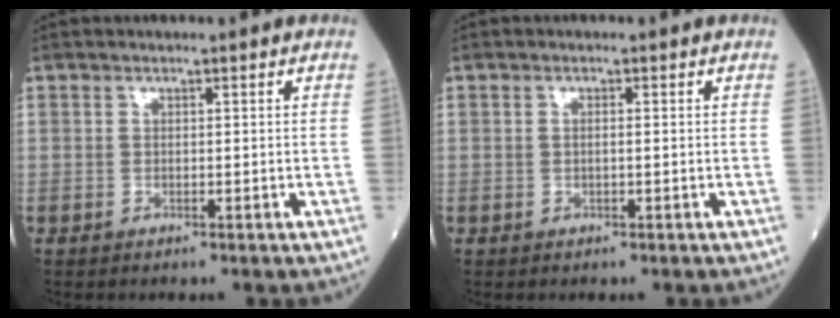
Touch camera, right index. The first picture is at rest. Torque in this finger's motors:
{"motor_torque": [0.03, 0.00, -0.01, 0.00]}